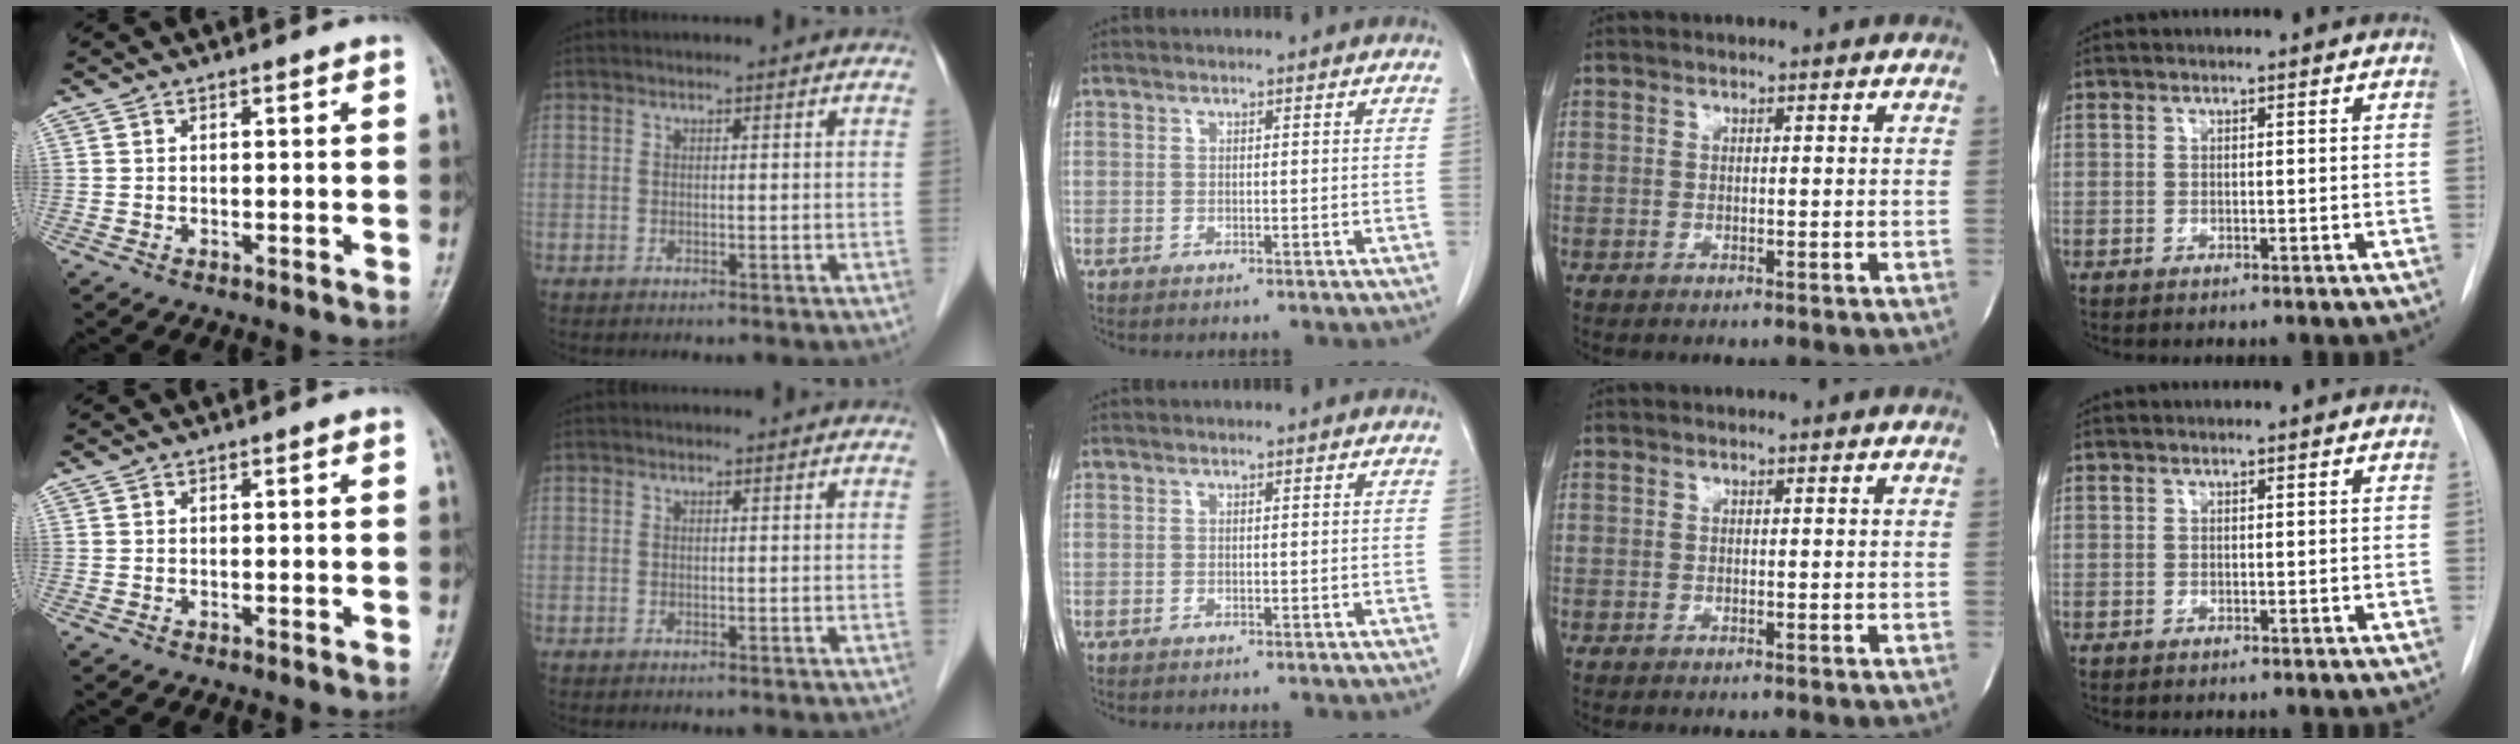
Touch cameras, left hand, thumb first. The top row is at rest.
{}